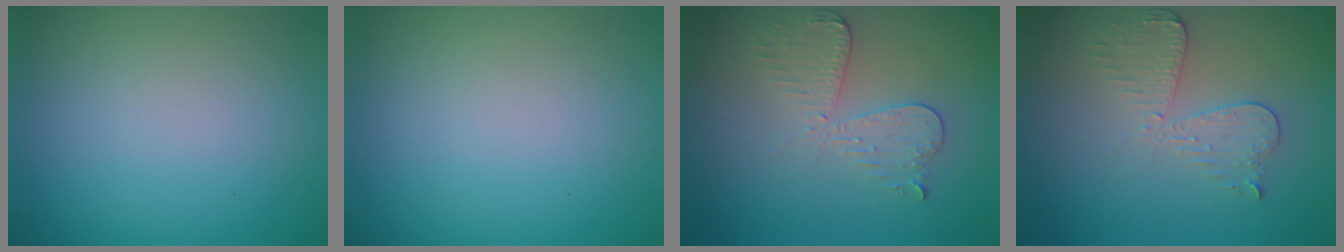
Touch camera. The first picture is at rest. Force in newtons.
{"total": 0.0}
{"total": 3.0, "press": 2.7, "slide": 1.2}
{"total": 2.9, "press": 2.7, "slide": 1.2}